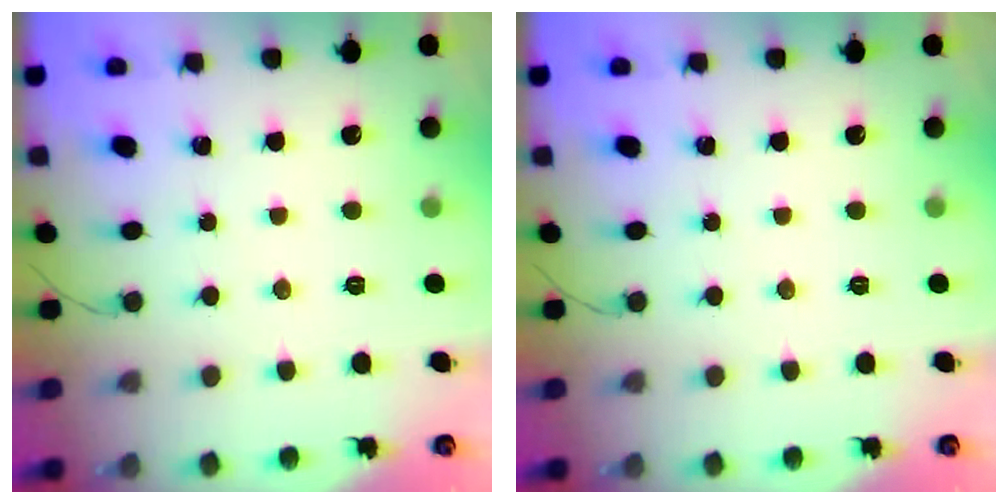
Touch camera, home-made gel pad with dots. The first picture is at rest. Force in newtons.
{"total": 0.0}